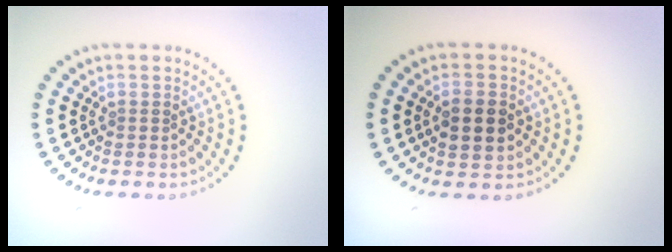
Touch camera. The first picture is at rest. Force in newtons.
{"total": 2.9, "press": 2.9, "slide": 0.3}